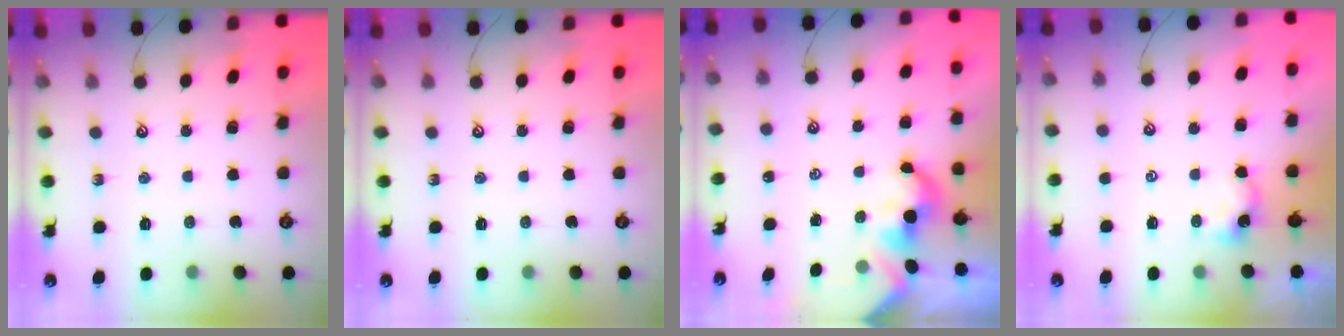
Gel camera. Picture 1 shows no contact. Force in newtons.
{"total": 0.0}
{"total": 2.0, "press": 2.0, "slide": 0.4}
{"total": 3.0, "press": 3.0, "slide": 0.1}